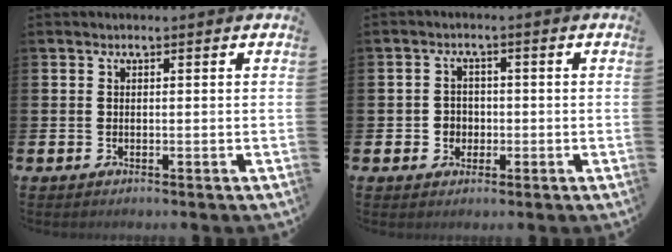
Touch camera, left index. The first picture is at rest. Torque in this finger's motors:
{"motor_torque": [0.38, 0.07, 0.03, 0.03]}